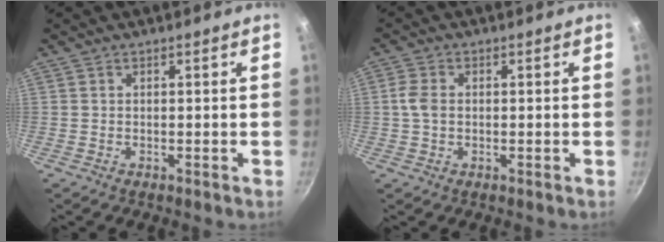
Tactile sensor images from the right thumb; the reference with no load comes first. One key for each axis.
{"total": 3.5, "fx": 0.0, "fy": 2.5, "fz": 2.4, "tx": -0.051, "ty": 0.008, "tz": -0.005}